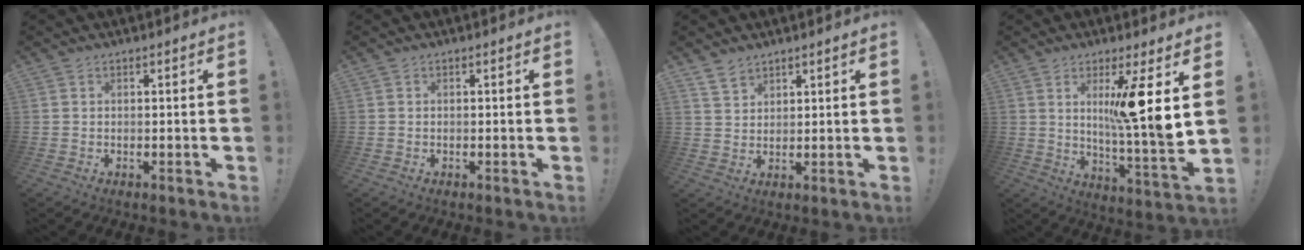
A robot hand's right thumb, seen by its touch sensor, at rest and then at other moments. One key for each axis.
{"total": 0.0}
{"total": 4.1, "fx": 3.4, "fy": 2.1, "fz": 1.0, "tx": -0.021, "ty": -0.018, "tz": 0.065}
{"total": 13.3, "fx": 4.5, "fy": -0.8, "fz": 12.5, "tx": -0.196, "ty": -0.038, "tz": 0.052}